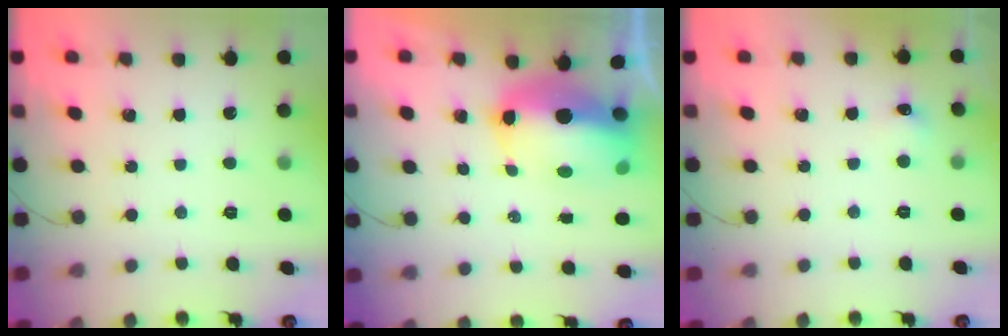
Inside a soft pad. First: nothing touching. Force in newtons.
{"total": 11.7, "press": 11.5, "slide": 2.4}
{"total": 4.6, "press": 4.4, "slide": 1.4}